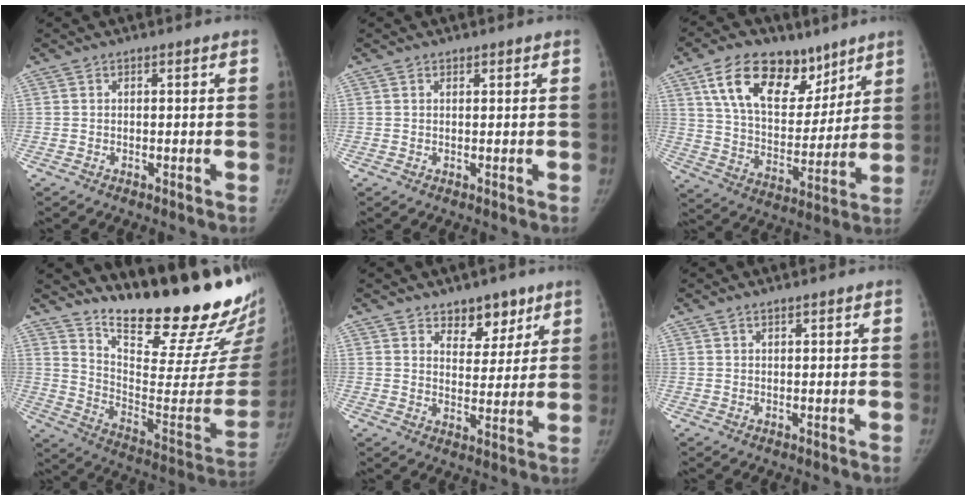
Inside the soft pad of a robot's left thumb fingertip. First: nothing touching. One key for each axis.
{"total": 0.5, "fx": 0.4, "fy": 0.3, "fz": 0.1, "tx": -0.001, "ty": -0.003, "tz": 0.005}
{"total": 19.7, "fx": 11.3, "fy": 11.5, "fz": 11.4, "tx": -0.156, "ty": -0.042, "tz": 0.200}
{"total": 28.9, "fx": 23.8, "fy": 6.1, "fz": 15.3, "tx": -0.207, "ty": -0.184, "tz": 0.341}
{"total": 7.3, "fx": 5.1, "fy": 4.4, "fz": 2.9, "tx": -0.003, "ty": -0.032, "tz": 0.079}
{"total": 0.8, "fx": 0.7, "fy": 0.1, "fz": 0.4, "tx": -0.006, "ty": -0.003, "tz": 0.015}